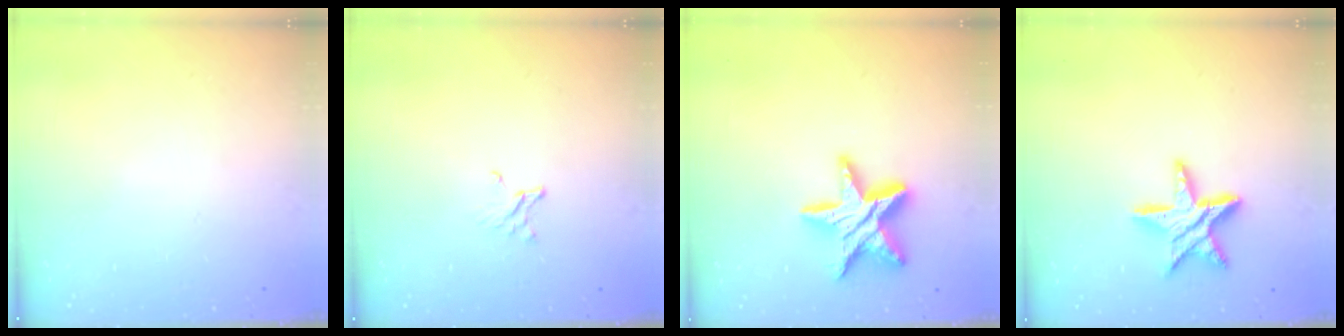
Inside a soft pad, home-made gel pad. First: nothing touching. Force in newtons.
{"total": 2.0, "press": 2.0, "slide": 0.2}
{"total": 17.5, "press": 17.5, "slide": 1.4}
{"total": 12.1, "press": 12.1, "slide": 0.8}